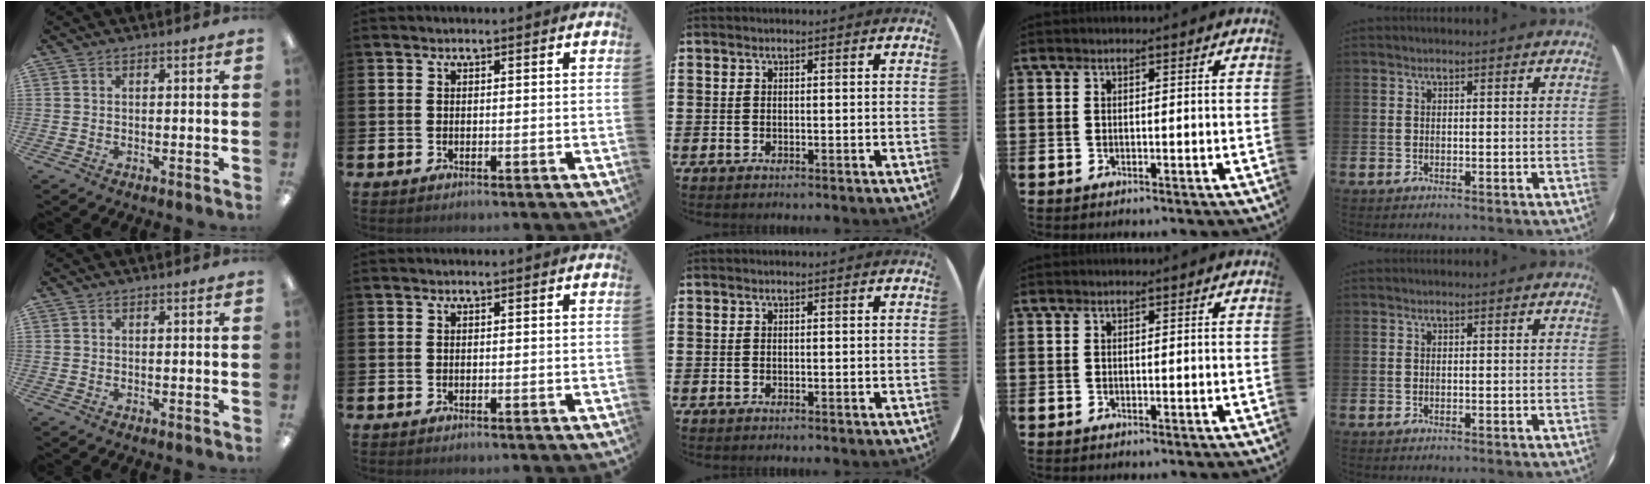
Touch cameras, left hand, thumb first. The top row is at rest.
{}